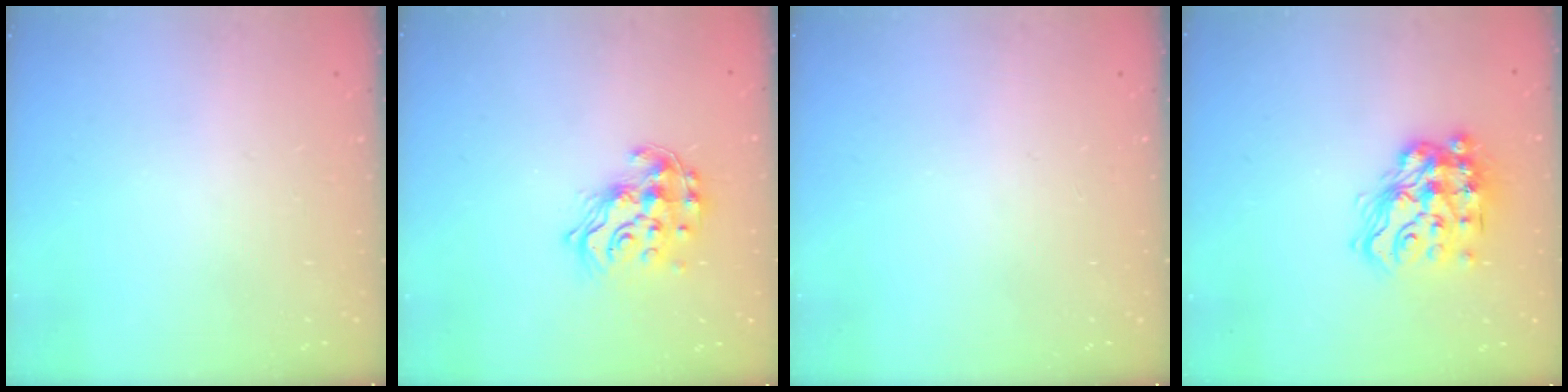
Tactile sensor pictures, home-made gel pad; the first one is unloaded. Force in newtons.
{"total": 14.6, "press": 14.5, "slide": 1.1}
{"total": 0.0}
{"total": 16.6, "press": 16.5, "slide": 1.9}